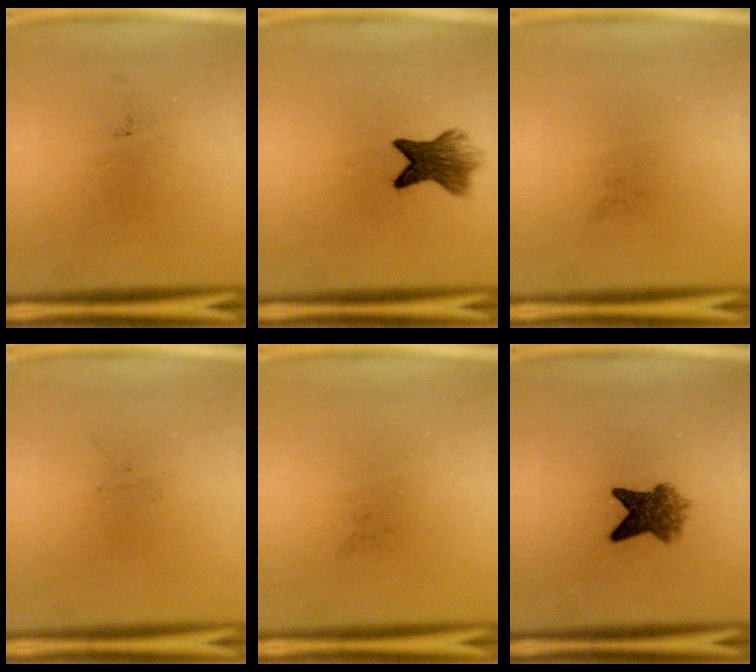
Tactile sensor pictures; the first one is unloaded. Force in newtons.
{"total": 6.4}
{"total": 0.0}
{"total": 0.0}
{"total": 0.0}
{"total": 5.5}